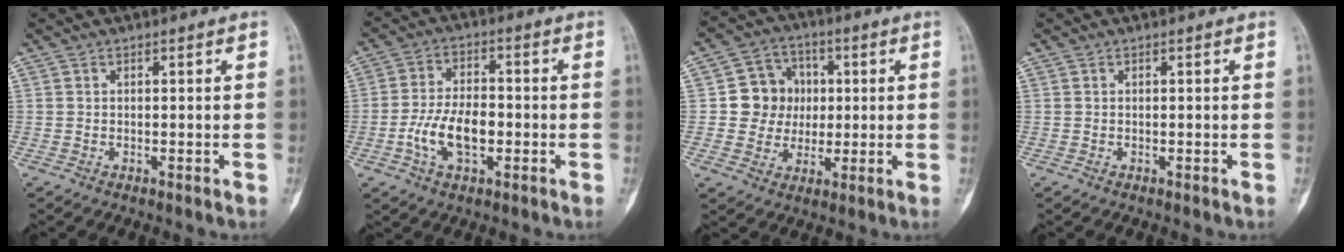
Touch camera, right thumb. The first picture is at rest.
{"total": 9.5, "force": [-2.4, 5.0, 7.7], "torque": [-0.145, 0.019, -0.044]}
{"total": 9.5, "force": [0.8, 9.0, 3.1], "torque": [-0.001, 0.012, 0.011]}
{"total": 0.0}